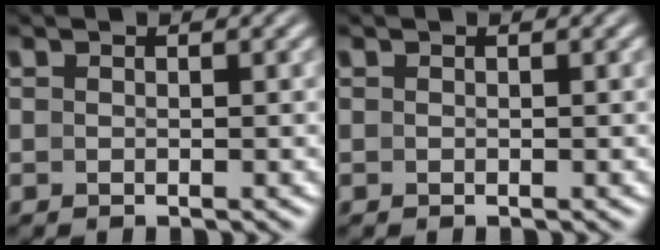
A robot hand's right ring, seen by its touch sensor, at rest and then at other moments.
{"total": 0.0}